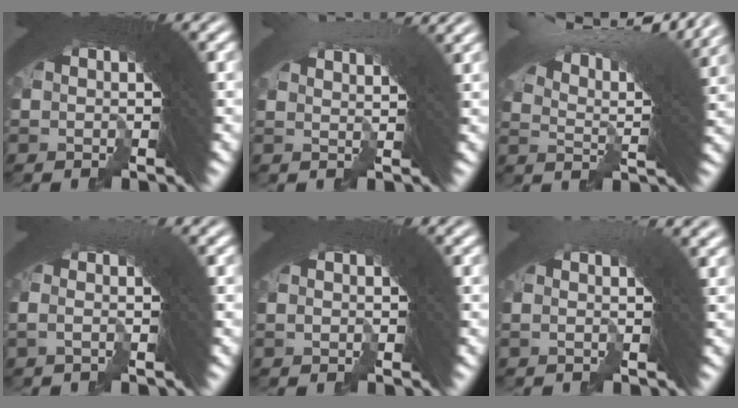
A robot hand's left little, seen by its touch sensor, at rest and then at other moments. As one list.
[{"total": 3.8, "force": [3.0, -0.7, 2.1], "torque": [-0.013, 0.019, 0.046]}, {"total": 10.0, "force": [6.4, 2.1, 7.3], "torque": [-0.100, 0.033, 0.089]}, {"total": 1.4, "force": [-0.2, -0.4, 1.4], "torque": [-0.009, 0.023, -0.016]}, {"total": 0.9, "force": [-0.5, -0.6, -0.5], "torque": [0.017, 0.002, -0.006]}, {"total": 2.2, "force": [0.7, 0.2, 2.1], "torque": [-0.006, 0.030, -0.007]}]